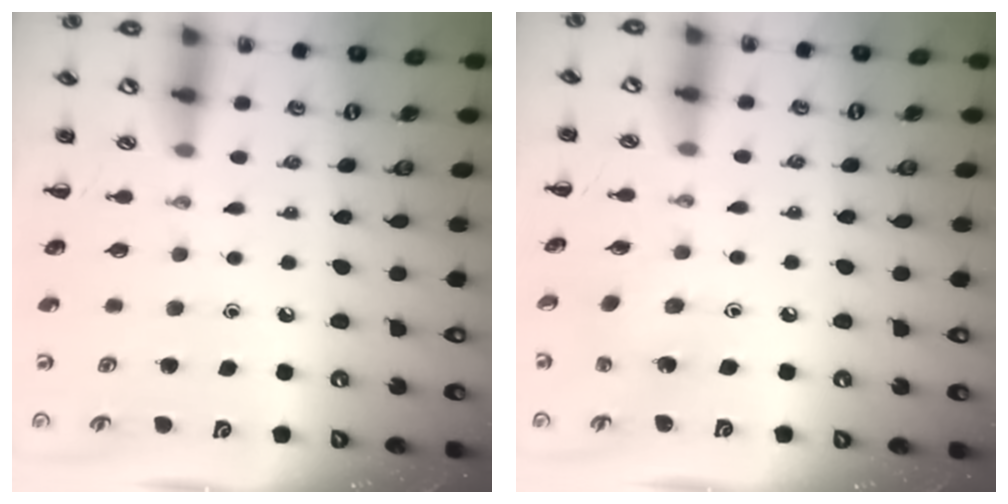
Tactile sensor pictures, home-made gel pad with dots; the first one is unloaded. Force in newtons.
{"total": 1.5, "press": 1.4, "slide": 0.5}